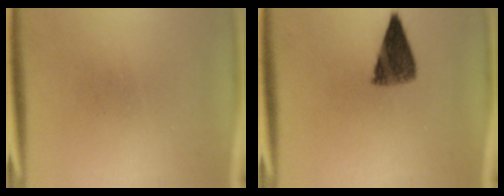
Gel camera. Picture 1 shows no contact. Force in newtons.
{"total": 6.7}